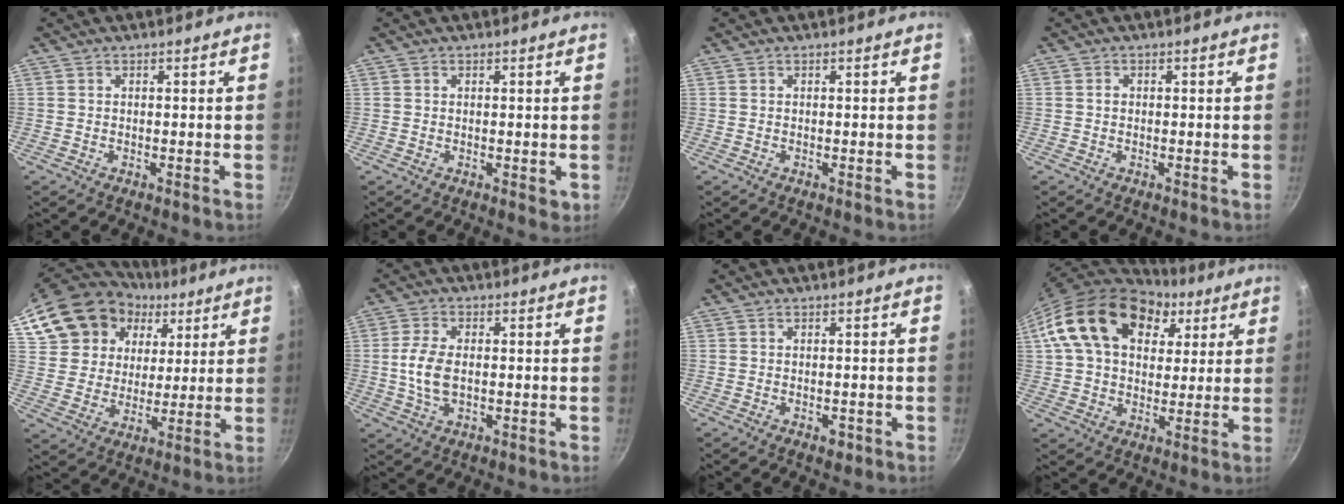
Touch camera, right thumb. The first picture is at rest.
{"total": 2.0, "force": [0.3, 1.3, 1.5], "torque": [-0.015, 0.000, 0.005]}
{"total": 0.0}
{"total": 0.6, "force": [-0.1, 0.6, 0.3], "torque": [-0.003, 0.003, -0.002]}
{"total": 20.5, "force": [9.5, 15.9, 8.7], "torque": [-0.160, 0.014, 0.174]}
{"total": 7.1, "force": [-0.2, 4.1, 5.9], "torque": [-0.117, 0.007, -0.005]}
{"total": 2.0, "force": [-0.8, 1.2, 1.4], "torque": [-0.017, 0.004, -0.010]}
{"total": 20.5, "force": [8.3, 14.0, 12.5], "torque": [-0.202, 0.002, 0.135]}